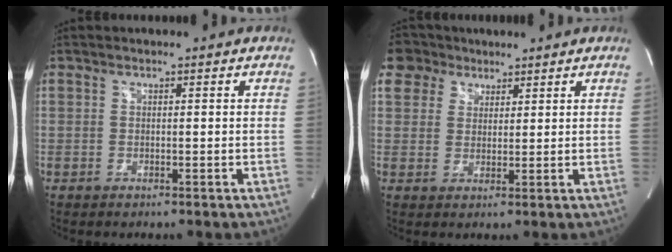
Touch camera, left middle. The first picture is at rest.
{"total": 6.1, "force": [4.1, 4.6, 0.6], "torque": [-0.015, 0.020, 0.080]}